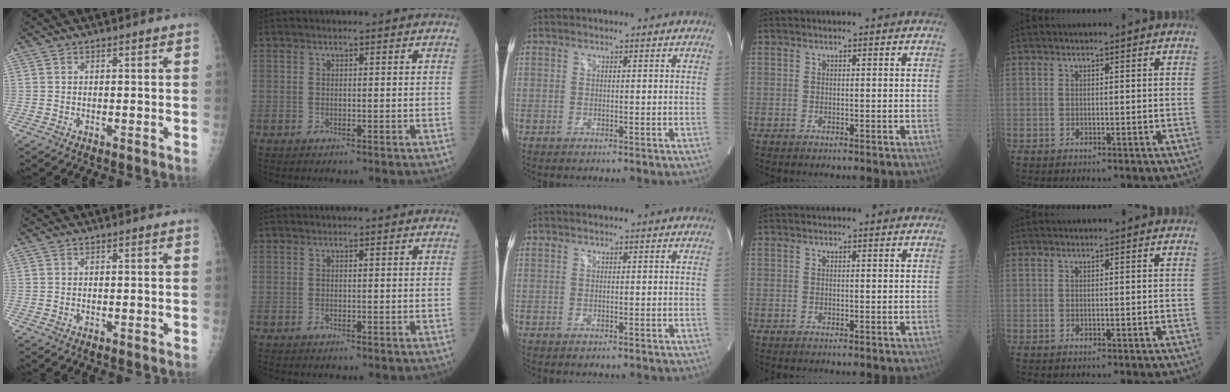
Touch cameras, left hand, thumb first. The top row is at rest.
{}